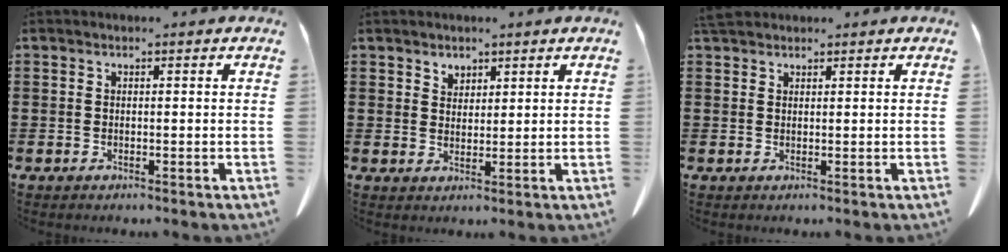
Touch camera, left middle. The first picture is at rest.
{"total": 2.2, "force": [1.9, 1.1, 0.1], "torque": [-0.007, 0.003, 0.037]}
{"total": 2.4, "force": [2.1, 0.9, 0.9], "torque": [-0.025, 0.003, 0.041]}